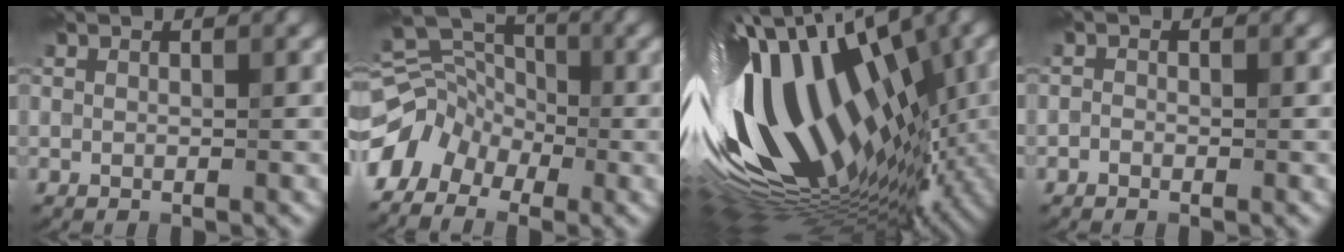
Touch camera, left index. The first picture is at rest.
{"total": 5.8, "force": [-3.5, 4.1, 2.2], "torque": [-0.036, 0.004, -0.071]}
{"total": 17.3, "force": [-0.2, 8.1, 15.2], "torque": [-0.280, -0.013, 0.003]}
{"total": 0.6, "force": [-0.4, 0.4, 0.1], "torque": [-0.001, -0.006, -0.013]}